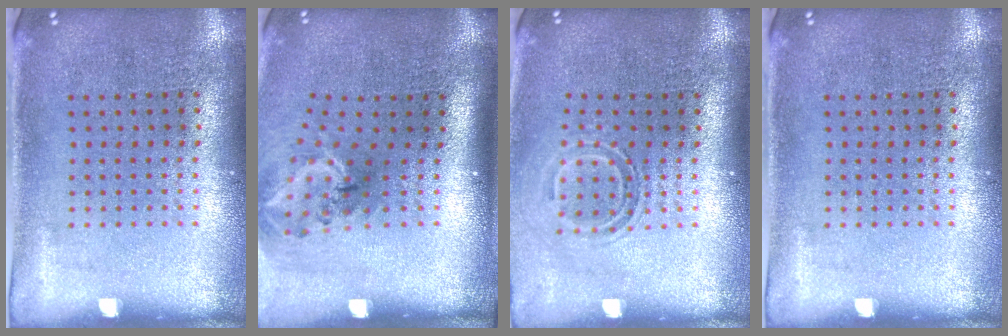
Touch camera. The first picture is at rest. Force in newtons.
{"total": 2.0, "press": 1.3, "slide": 1.5}
{"total": 1.6, "press": 1.1, "slide": 1.2}
{"total": 0.0}